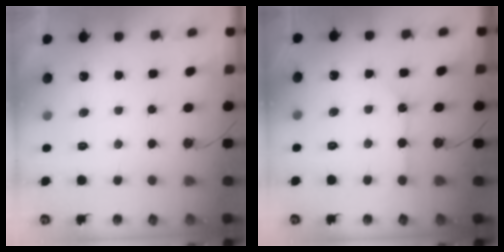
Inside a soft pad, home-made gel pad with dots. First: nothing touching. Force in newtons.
{"total": 3.6, "press": 3.6, "slide": 0.2}